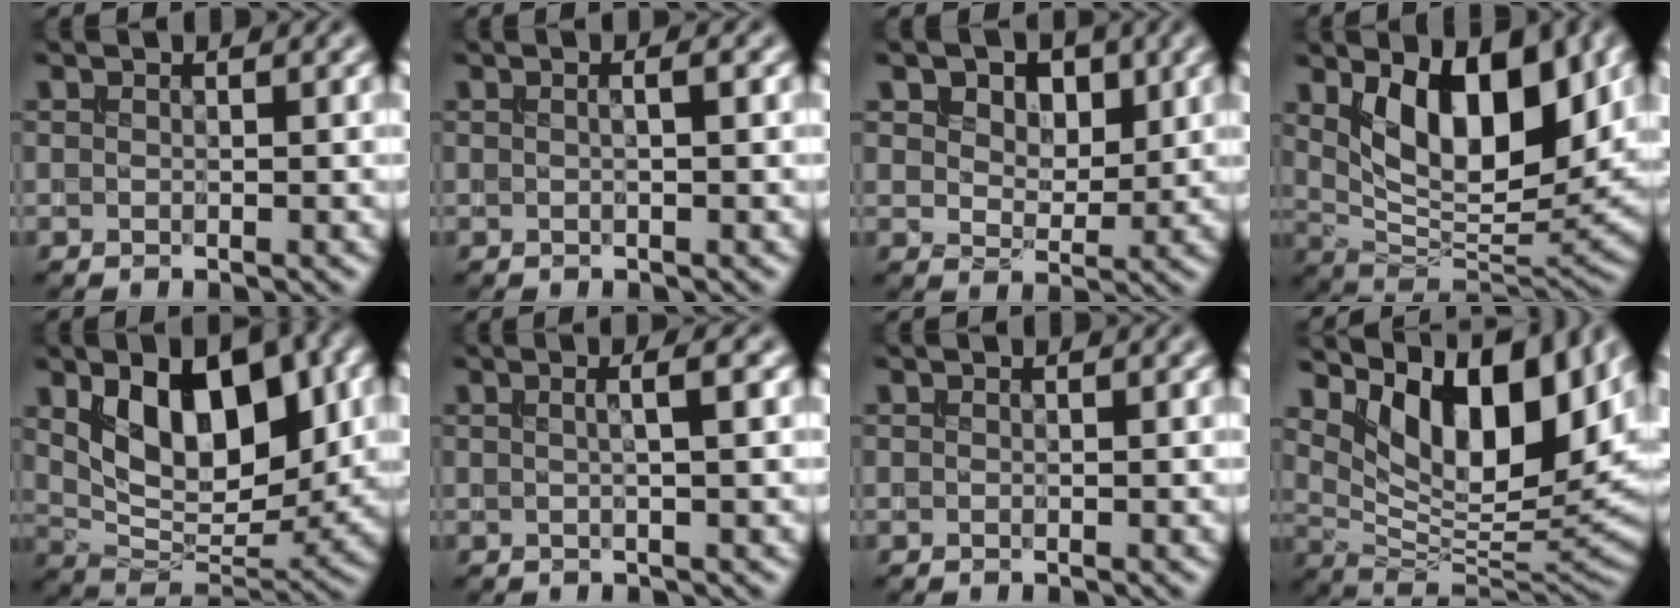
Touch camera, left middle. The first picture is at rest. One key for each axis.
{"total": 1.0, "fx": 0.3, "fy": 0.3, "fz": 1.0, "tx": -0.005, "ty": -0.009, "tz": -0.003}
{"total": 5.4, "fx": 2.9, "fy": 3.4, "fz": 2.9, "tx": -0.050, "ty": -0.004, "tz": 0.038}
{"total": 9.6, "fx": 3.3, "fy": 4.5, "fz": 7.8, "tx": -0.119, "ty": -0.019, "tz": 0.056}
{"total": 9.7, "fx": 2.7, "fy": 5.4, "fz": 7.6, "tx": -0.118, "ty": -0.014, "tz": 0.048}
{"total": 2.6, "fx": 0.6, "fy": 1.0, "fz": 2.3, "tx": -0.012, "ty": 0.006, "tz": -0.013}
{"total": 0.0}
{"total": 12.2, "fx": 6.0, "fy": 5.4, "fz": 9.1, "tx": -0.145, "ty": -0.003, "tz": 0.112}